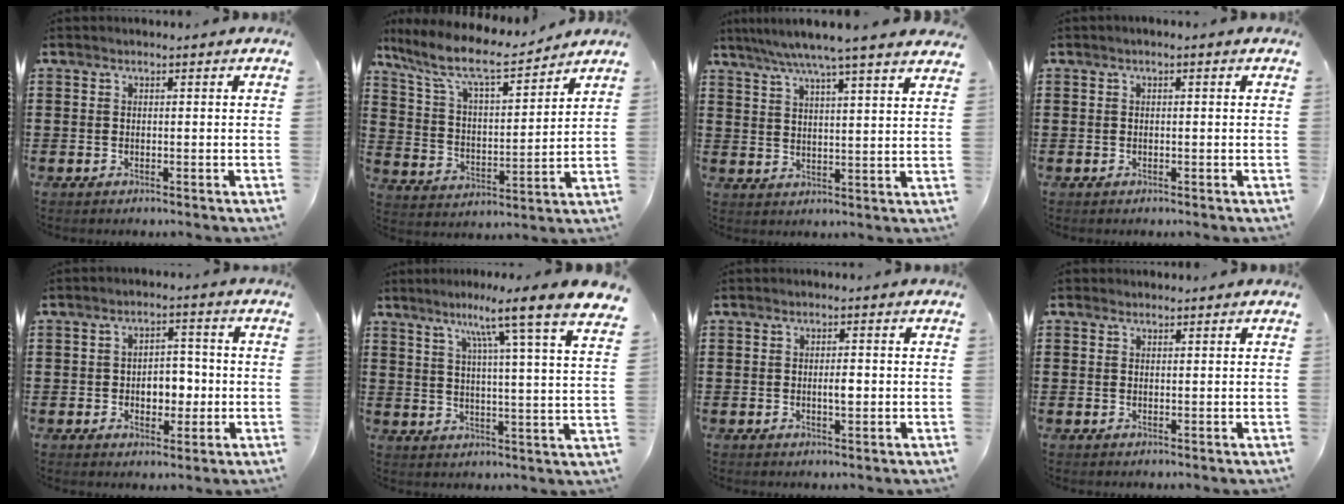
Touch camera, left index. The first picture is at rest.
{"total": 8.9, "force": [7.3, 1.6, 5.0], "torque": [-0.125, -0.039, 0.123]}
{"total": 6.4, "force": [5.4, -0.8, 3.3], "torque": [-0.081, -0.027, 0.092]}
{"total": 0.6, "force": [-0.1, 0.1, 0.6], "torque": [-0.011, -0.003, -0.001]}
{"total": 5.0, "force": [-1.0, 3.3, 3.5], "torque": [-0.057, 0.004, -0.028]}
{"total": 8.9, "force": [6.8, -1.3, 5.6], "torque": [-0.105, -0.055, 0.095]}
{"total": 2.2, "force": [-0.2, 0.7, 2.1], "torque": [-0.040, 0.000, -0.004]}
{"total": 0.8, "force": [0.7, 0.4, 0.1], "torque": [-0.004, 0.004, 0.014]}